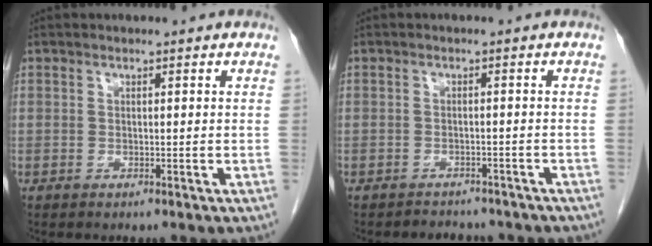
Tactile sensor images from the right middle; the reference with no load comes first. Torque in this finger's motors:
{"motor_torque": [0.11, -0.08, 0.00, 0.01]}